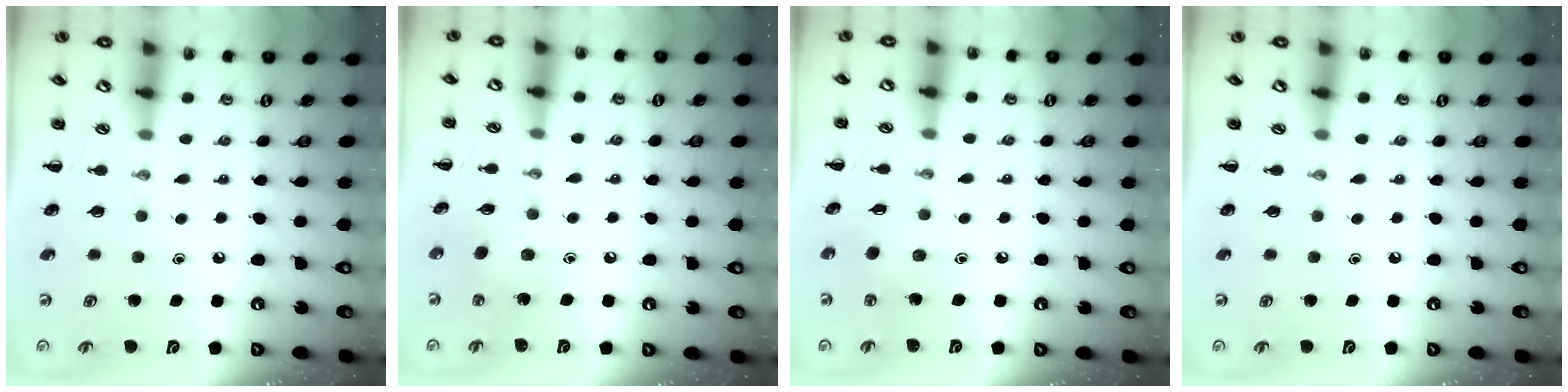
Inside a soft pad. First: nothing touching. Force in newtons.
{"total": 4.7, "press": 4.7, "slide": 0.7}
{"total": 2.7, "press": 2.6, "slide": 0.6}
{"total": 0.0}